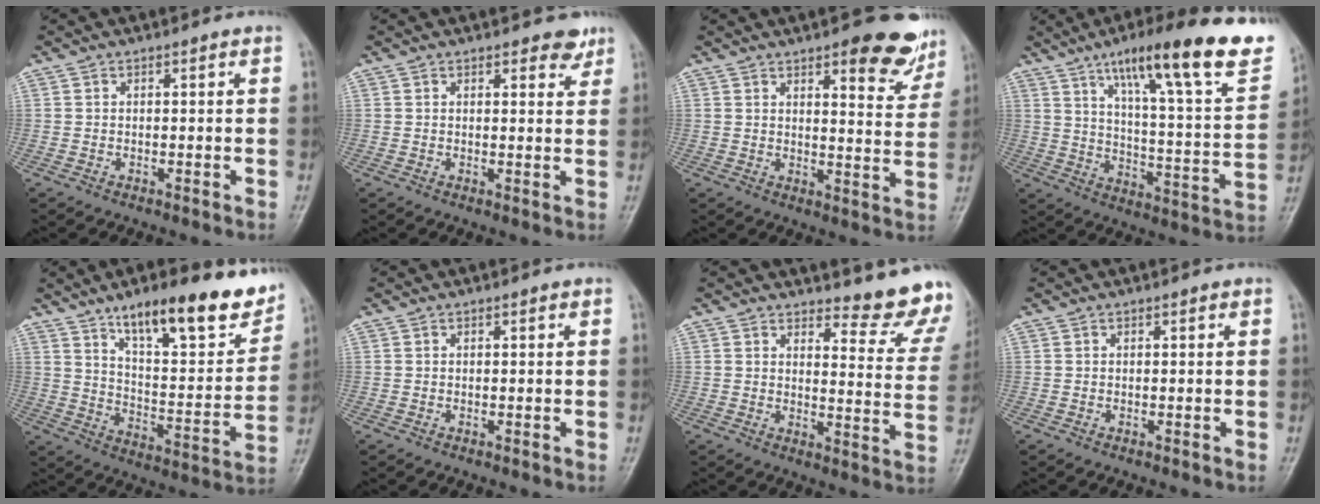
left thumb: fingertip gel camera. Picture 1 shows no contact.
{"total": 3.1, "force": [2.3, 1.4, 1.5], "torque": [-0.001, -0.013, 0.028]}
{"total": 11.6, "force": [7.8, 4.0, 7.7], "torque": [-0.057, -0.045, 0.094]}
{"total": 25.9, "force": [16.4, 4.8, 19.4], "torque": [-0.261, -0.051, 0.241]}
{"total": 20.8, "force": [13.8, 6.2, 14.3], "torque": [-0.164, -0.067, 0.216]}
{"total": 0.0}
{"total": 12.7, "force": [12.1, 2.4, 3.2], "torque": [-0.006, -0.129, 0.127]}
{"total": 0.0}